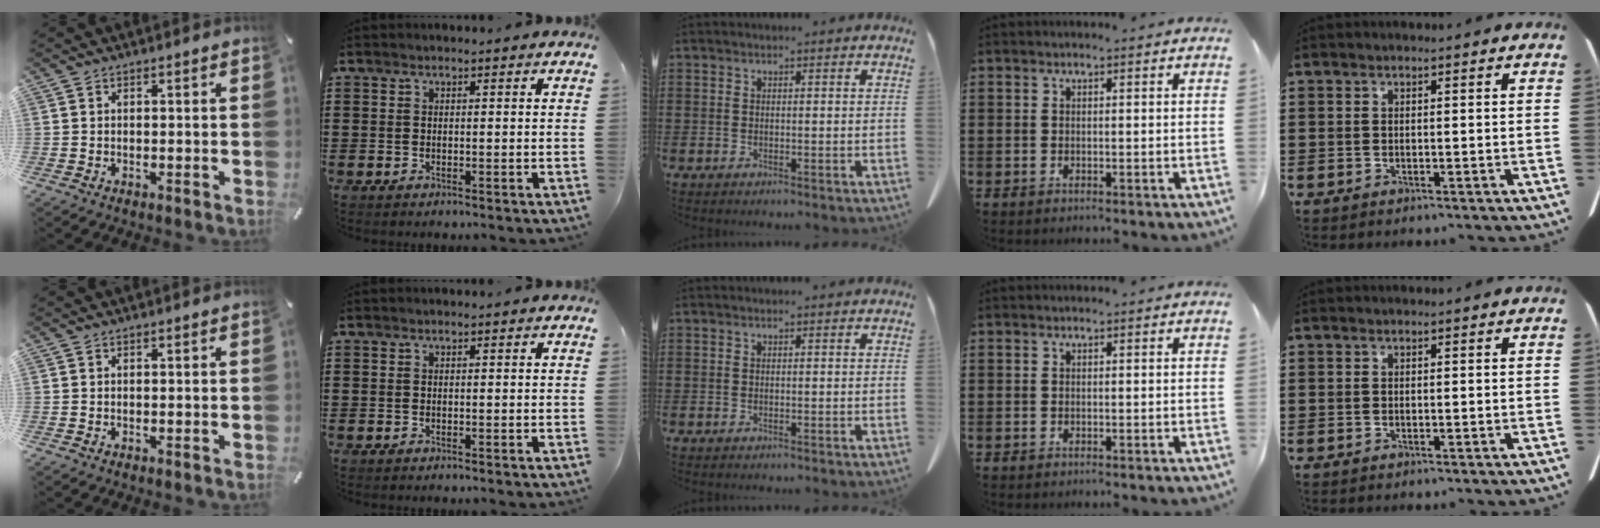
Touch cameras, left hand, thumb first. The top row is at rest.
{}